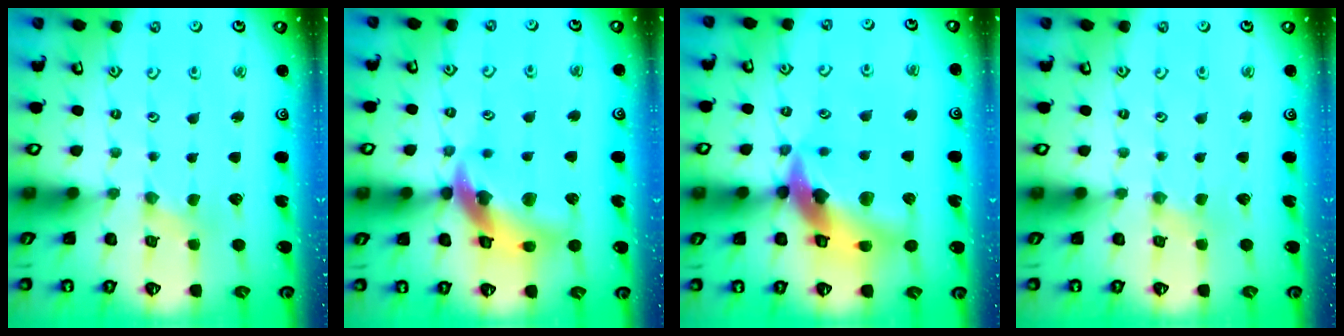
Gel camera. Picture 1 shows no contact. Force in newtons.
{"total": 14.5, "press": 14.4, "slide": 1.8}
{"total": 17.0, "press": 16.9, "slide": 2.2}
{"total": 1.2, "press": 1.1, "slide": 0.2}